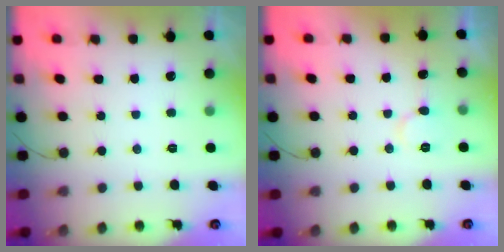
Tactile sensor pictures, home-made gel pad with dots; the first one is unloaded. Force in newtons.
{"total": 5.9, "press": 5.9, "slide": 0.5}